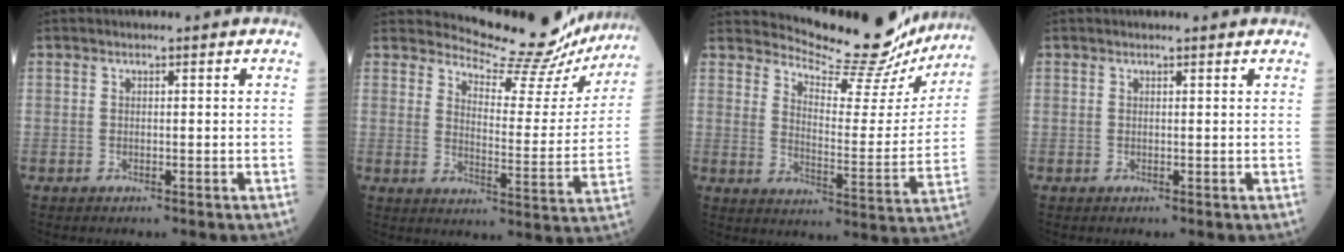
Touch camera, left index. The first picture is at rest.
{"total": 14.4, "force": [14.2, 2.5, 0.9], "torque": [-0.008, -0.062, 0.164]}
{"total": 16.5, "force": [16.0, 2.7, 3.2], "torque": [-0.044, -0.060, 0.197]}
{"total": 1.1, "force": [1.1, 0.1, 0.2], "torque": [-0.011, 0.003, 0.012]}